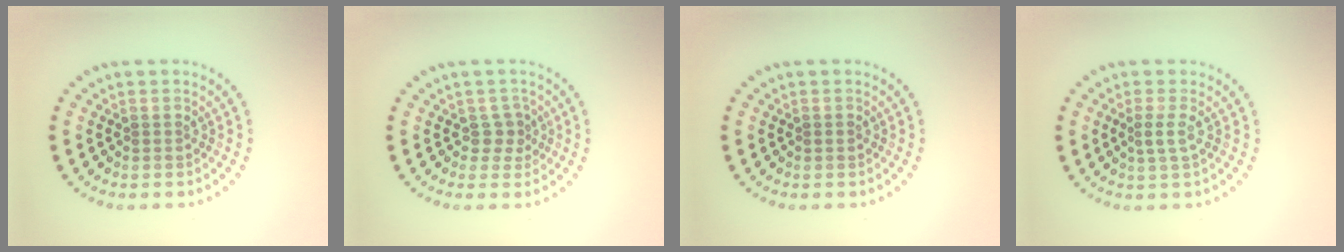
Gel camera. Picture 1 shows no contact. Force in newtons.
{"total": 1.6, "press": 1.2, "slide": 1.0}
{"total": 0.5, "press": 0.5, "slide": 0.1}
{"total": 1.6, "press": 1.3, "slide": 1.0}